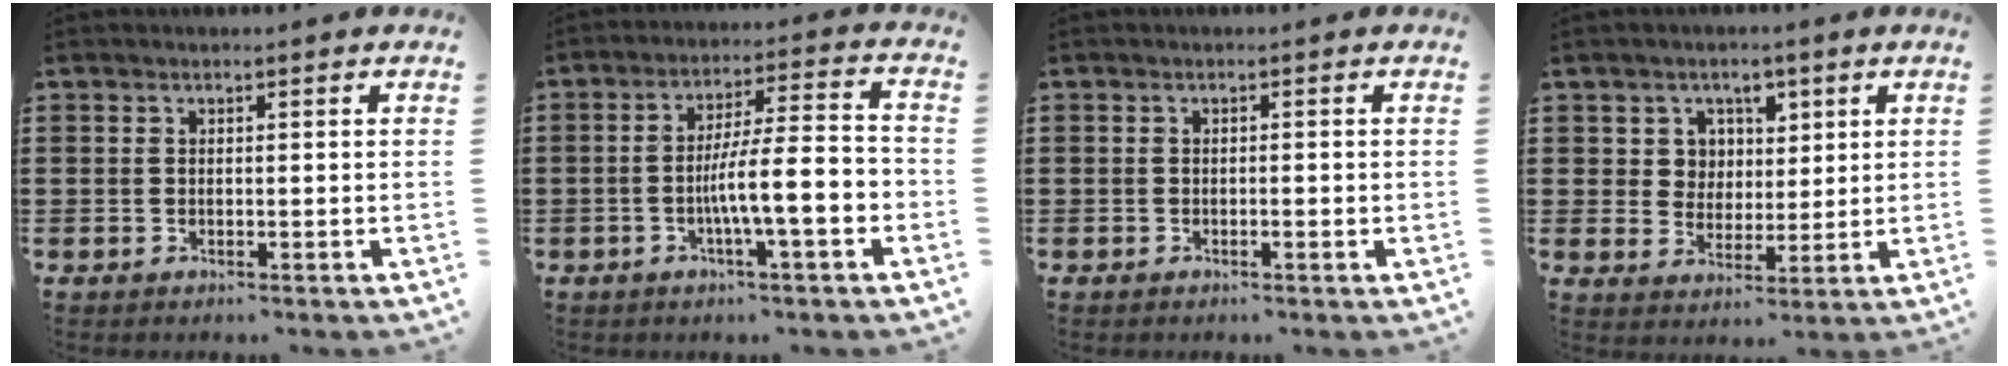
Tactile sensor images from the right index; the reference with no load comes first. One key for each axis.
{"total": 9.6, "fx": -2.8, "fy": 1.8, "fz": 9.0, "tx": -0.142, "ty": 0.003, "tz": -0.050}
{"total": 0.7, "fx": -0.4, "fy": 0.1, "fz": 0.6, "tx": -0.010, "ty": -0.003, "tz": -0.006}
{"total": 4.7, "fx": 2.1, "fy": 4.2, "fz": 0.6, "tx": -0.036, "ty": 0.014, "tz": 0.037}